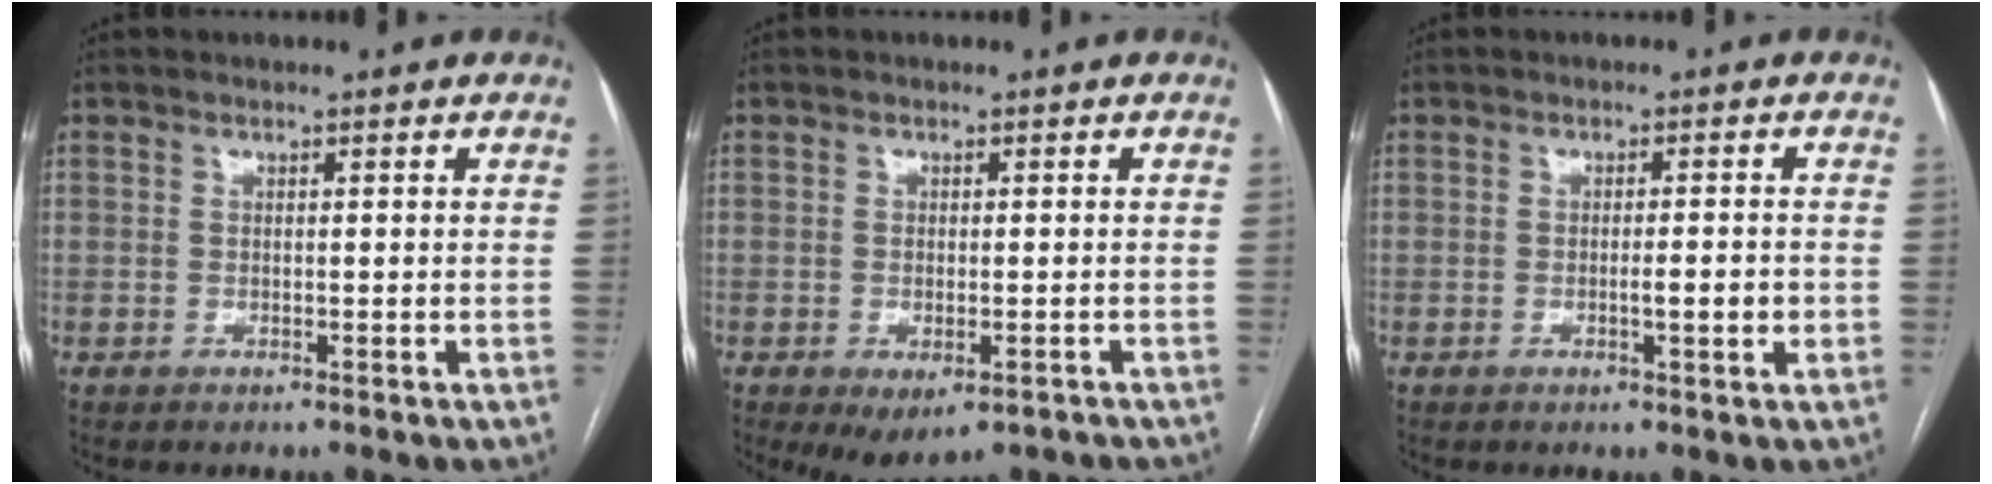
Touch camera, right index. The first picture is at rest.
{"total": 6.2, "force": [-3.9, 2.7, 3.9], "torque": [-0.049, -0.009, -0.052]}
{"total": 3.0, "force": [-0.6, 0.4, 2.9], "torque": [-0.045, 0.000, -0.006]}